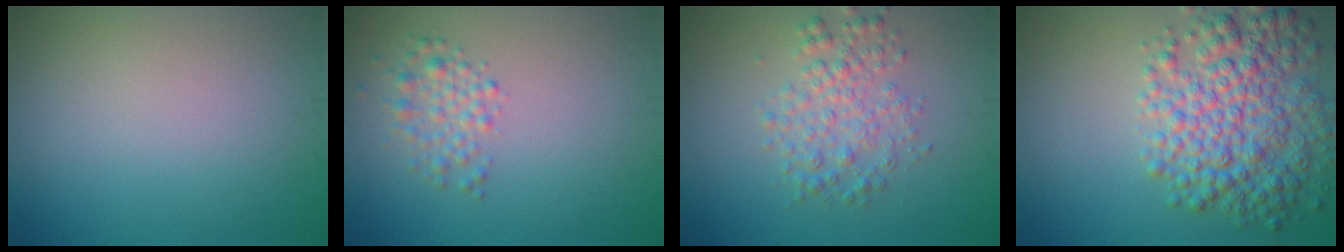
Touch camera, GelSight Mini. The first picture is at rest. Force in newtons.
{"total": 2.2, "press": 2.2, "slide": 0.1}
{"total": 3.1, "press": 3.1, "slide": 0.0}
{"total": 7.6, "press": 7.6, "slide": 0.2}